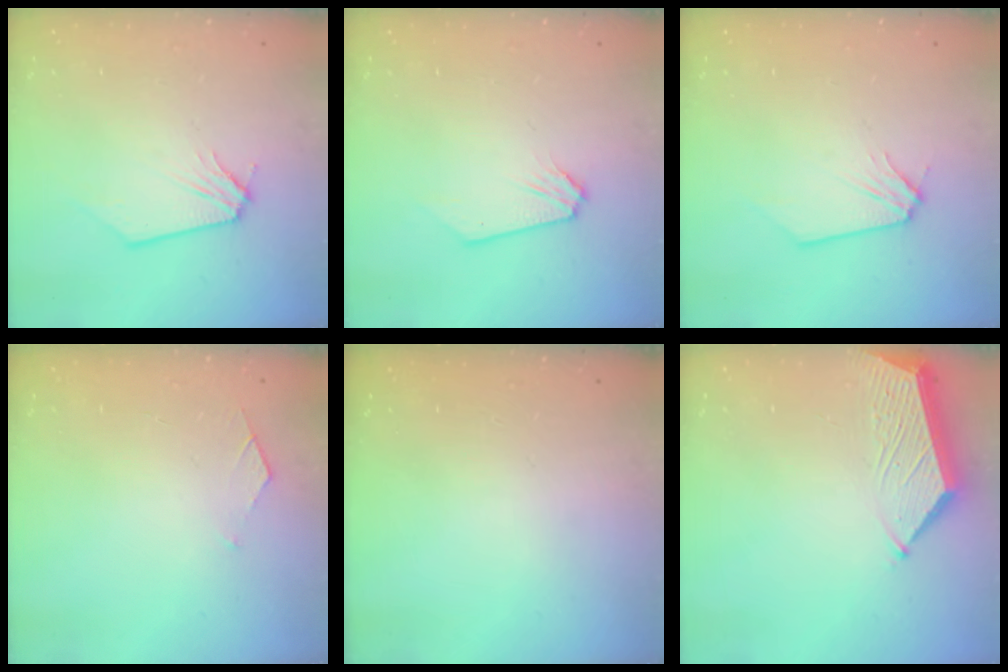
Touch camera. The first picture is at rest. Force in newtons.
{"total": 0.0}
{"total": 0.0}
{"total": 4.4, "press": 4.4, "slide": 0.5}
{"total": 0.0}
{"total": 6.2, "press": 6.1, "slide": 0.5}